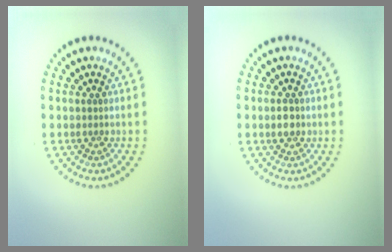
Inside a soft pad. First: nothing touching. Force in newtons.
{"total": 1.5, "press": 1.5, "slide": 0.3}